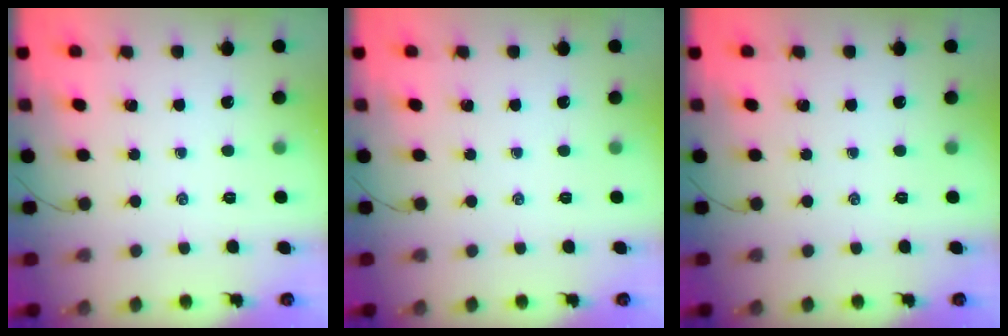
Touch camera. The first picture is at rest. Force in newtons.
{"total": 0.0}
{"total": 0.0}